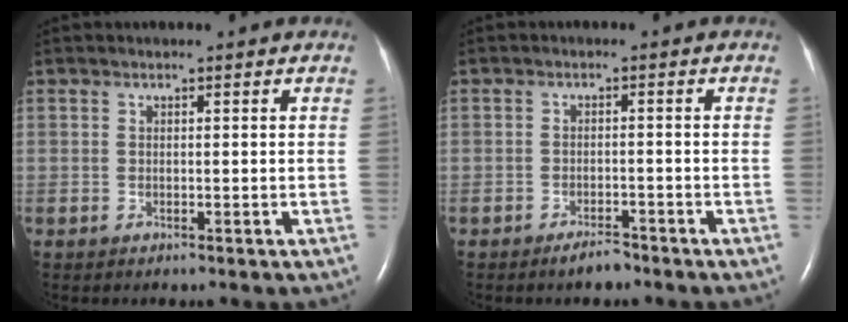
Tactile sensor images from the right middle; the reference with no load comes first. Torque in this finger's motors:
{"motor_torque": [0.37, -0.23, -0.03, 0.00]}